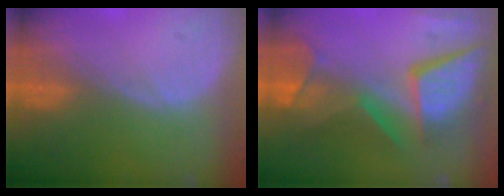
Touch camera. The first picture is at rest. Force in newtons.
{"total": 12.8, "press": 10.4, "slide": 7.4}